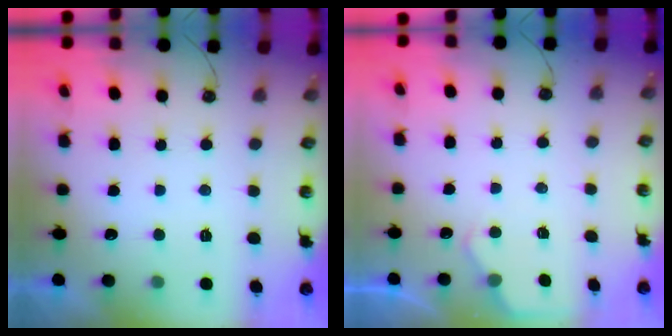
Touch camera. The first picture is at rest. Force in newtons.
{"total": 3.0, "press": 2.9, "slide": 0.4}